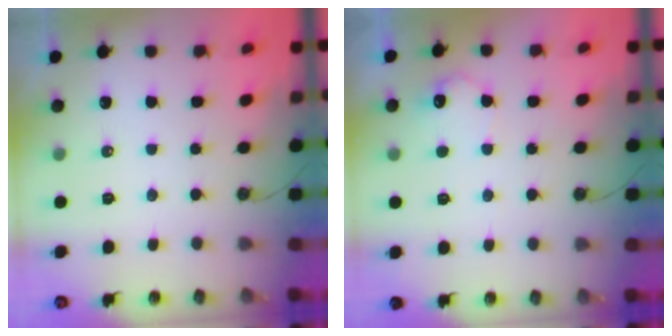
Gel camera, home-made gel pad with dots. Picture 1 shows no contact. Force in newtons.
{"total": 8.5, "press": 8.4, "slide": 0.3}